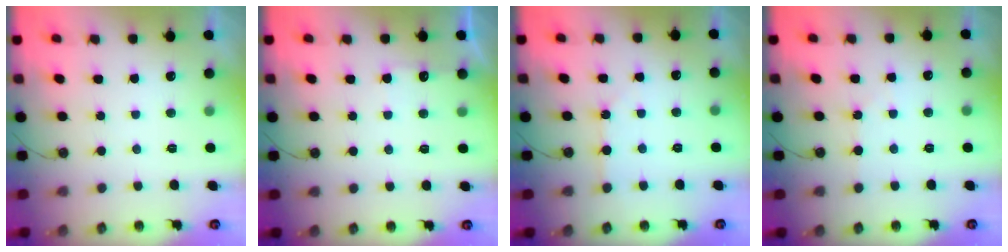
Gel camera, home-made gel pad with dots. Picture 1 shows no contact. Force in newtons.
{"total": 5.4, "press": 5.3, "slide": 0.7}
{"total": 2.2, "press": 2.1, "slide": 0.3}
{"total": 3.5, "press": 3.5, "slide": 0.6}